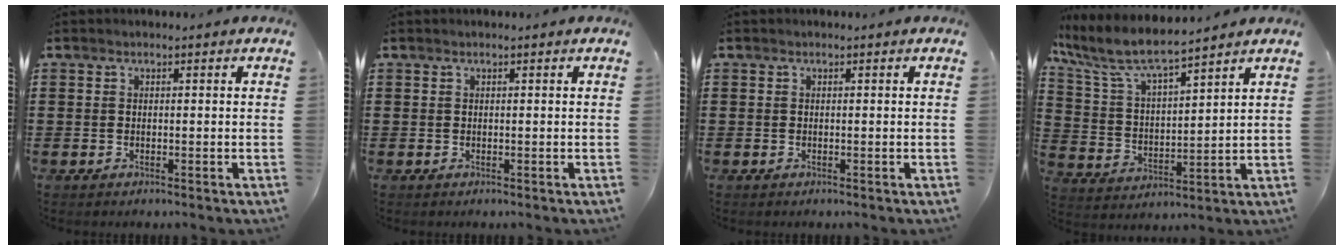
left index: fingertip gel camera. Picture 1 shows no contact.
{"total": 0.0}
{"total": 0.0}
{"total": 7.6, "force": [6.6, 1.2, 3.5], "torque": [-0.098, -0.034, 0.112]}